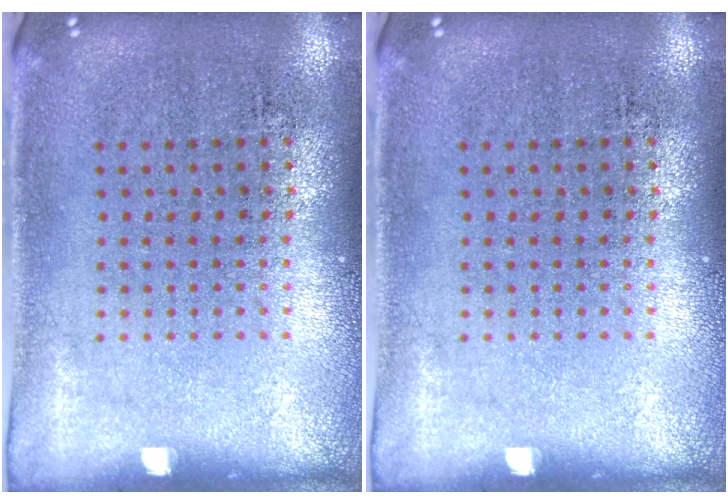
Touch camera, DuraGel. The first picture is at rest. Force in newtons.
{"total": 0.0}